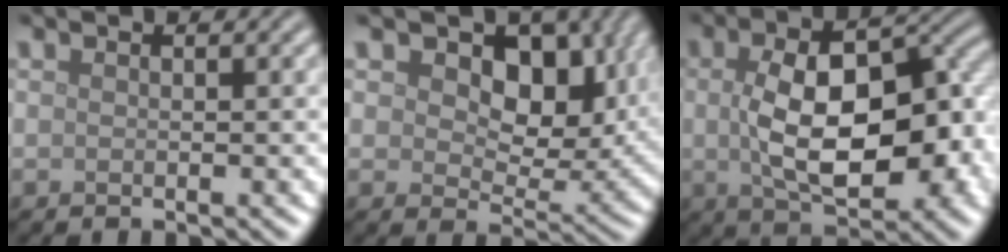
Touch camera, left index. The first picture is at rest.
{"total": 9.5, "force": [3.2, 5.9, 6.7], "torque": [-0.093, -0.011, 0.047]}
{"total": 11.4, "force": [-0.5, 6.0, 9.7], "torque": [-0.152, -0.005, -0.002]}